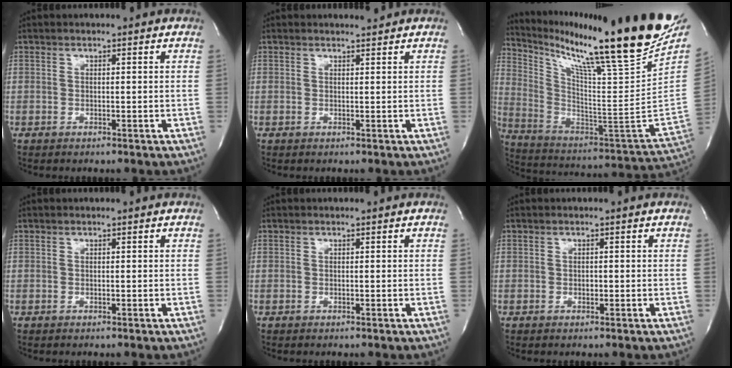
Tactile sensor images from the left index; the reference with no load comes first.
{"total": 0.5, "force": [0.5, -0.1, -0.1], "torque": [-0.006, -0.009, 0.009]}
{"total": 28.0, "force": [20.8, -0.3, 18.8], "torque": [-0.319, -0.075, 0.319]}
{"total": 0.0}
{"total": 0.0}
{"total": 0.6, "force": [-0.5, 0.3, 0.3], "torque": [-0.003, -0.002, -0.008]}